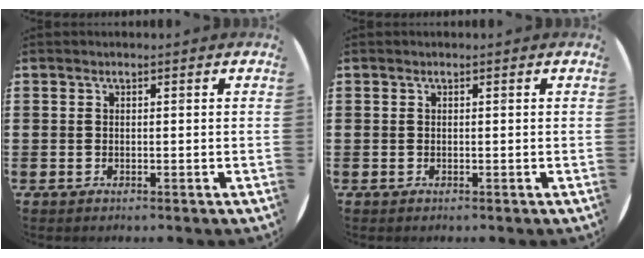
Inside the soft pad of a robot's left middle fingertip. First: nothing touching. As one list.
[{"total": 0.0}]